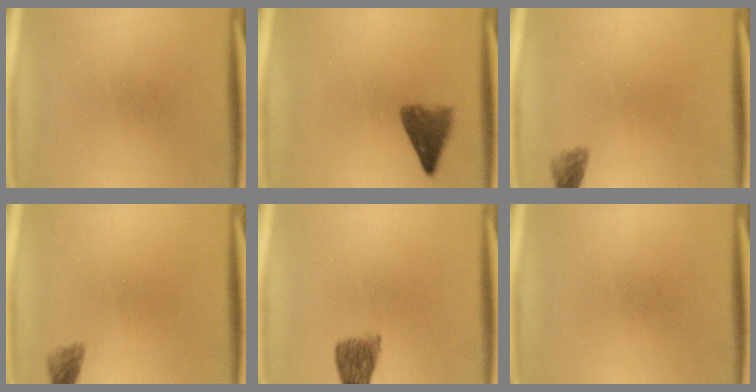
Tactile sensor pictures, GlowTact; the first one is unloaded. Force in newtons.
{"total": 4.3}
{"total": 1.7}
{"total": 1.7}
{"total": 4.7}
{"total": 0.0}